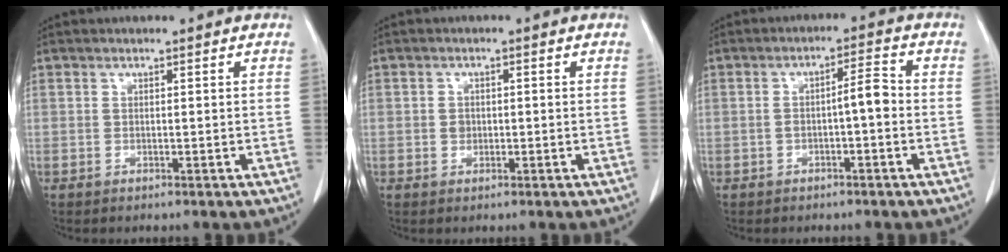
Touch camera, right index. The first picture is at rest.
{"total": 1.5, "force": [-0.1, 1.3, 0.7], "torque": [-0.013, 0.004, 0.002]}
{"total": 3.9, "force": [-0.7, 0.7, 3.8], "torque": [-0.058, 0.017, -0.007]}